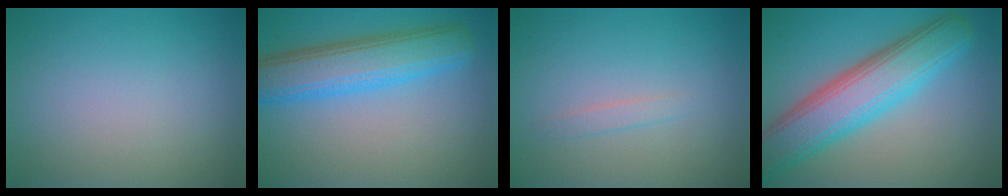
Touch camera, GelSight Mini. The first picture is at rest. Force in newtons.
{"total": 6.8, "press": 6.8, "slide": 0.1}
{"total": 0.9, "press": 0.9, "slide": 0.0}
{"total": 8.2, "press": 8.2, "slide": 0.4}